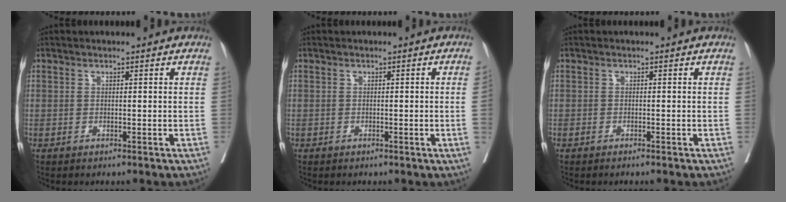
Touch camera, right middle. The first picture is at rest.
{"total": 1.2, "force": [-0.2, -0.4, 1.1], "torque": [-0.015, -0.002, -0.003]}
{"total": 1.2, "force": [-1.0, -0.1, 0.6], "torque": [-0.009, 0.000, -0.013]}